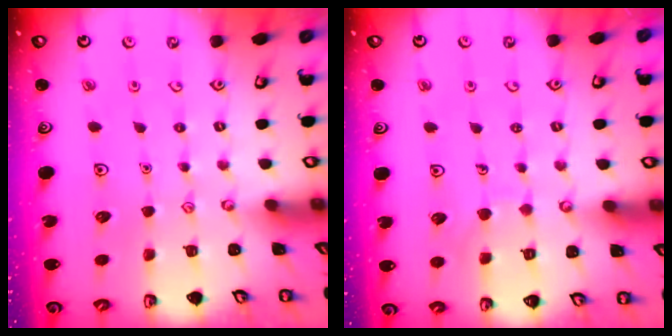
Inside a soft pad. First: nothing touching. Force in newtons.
{"total": 5.1, "press": 5.1, "slide": 0.3}